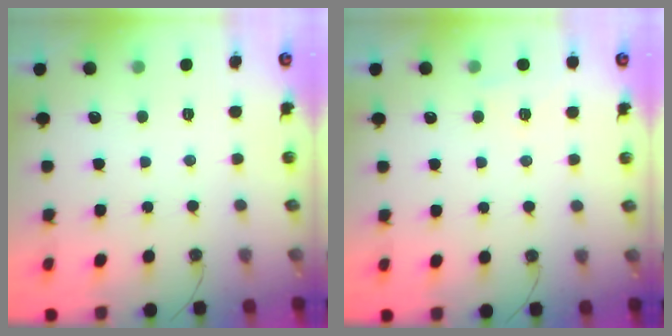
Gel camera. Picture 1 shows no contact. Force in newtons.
{"total": 3.3, "press": 3.3, "slide": 0.5}